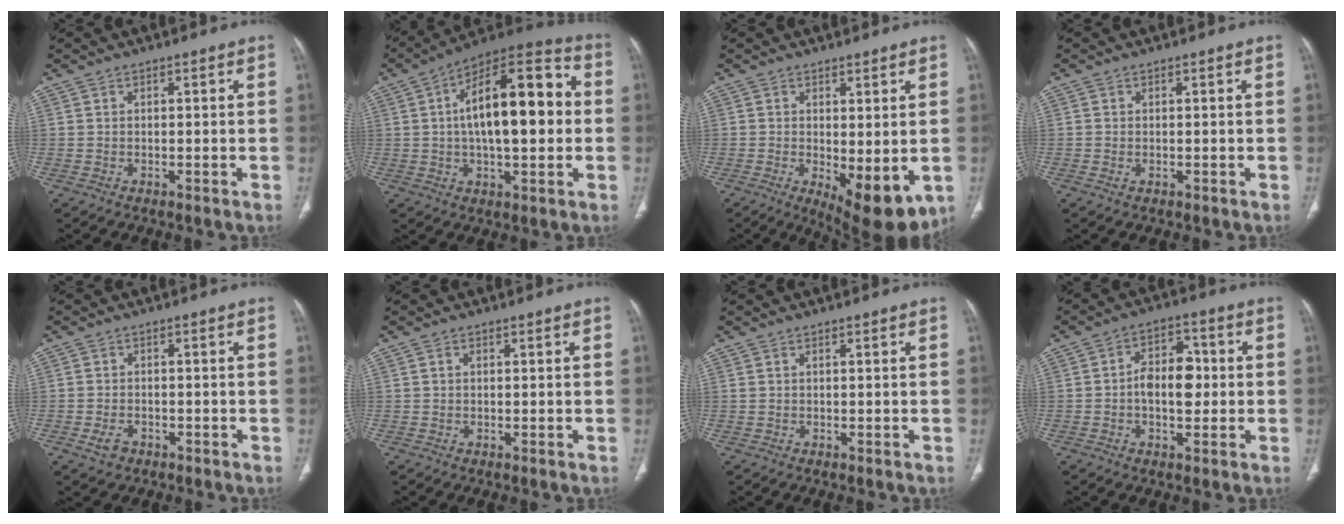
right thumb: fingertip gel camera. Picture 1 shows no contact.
{"total": 21.0, "force": [1.6, 9.0, 18.9], "torque": [-0.276, 0.034, 0.017]}
{"total": 10.2, "force": [-2.0, 4.0, 9.1], "torque": [-0.124, -0.026, -0.016]}
{"total": 0.6, "force": [-0.1, 0.4, 0.4], "torque": [-0.012, 0.001, 0.000]}
{"total": 2.8, "force": [-1.4, 2.0, 1.4], "torque": [-0.026, 0.006, -0.019]}
{"total": 0.6, "force": [0.1, 0.5, 0.4], "torque": [-0.007, 0.003, 0.003]}
{"total": 0.0}
{"total": 8.3, "force": [-0.4, 5.0, 6.7], "torque": [-0.086, 0.019, -0.013]}